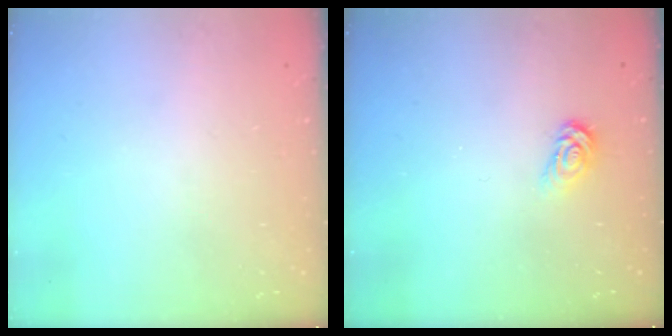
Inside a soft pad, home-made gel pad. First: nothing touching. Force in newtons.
{"total": 3.3, "press": 3.3, "slide": 0.3}